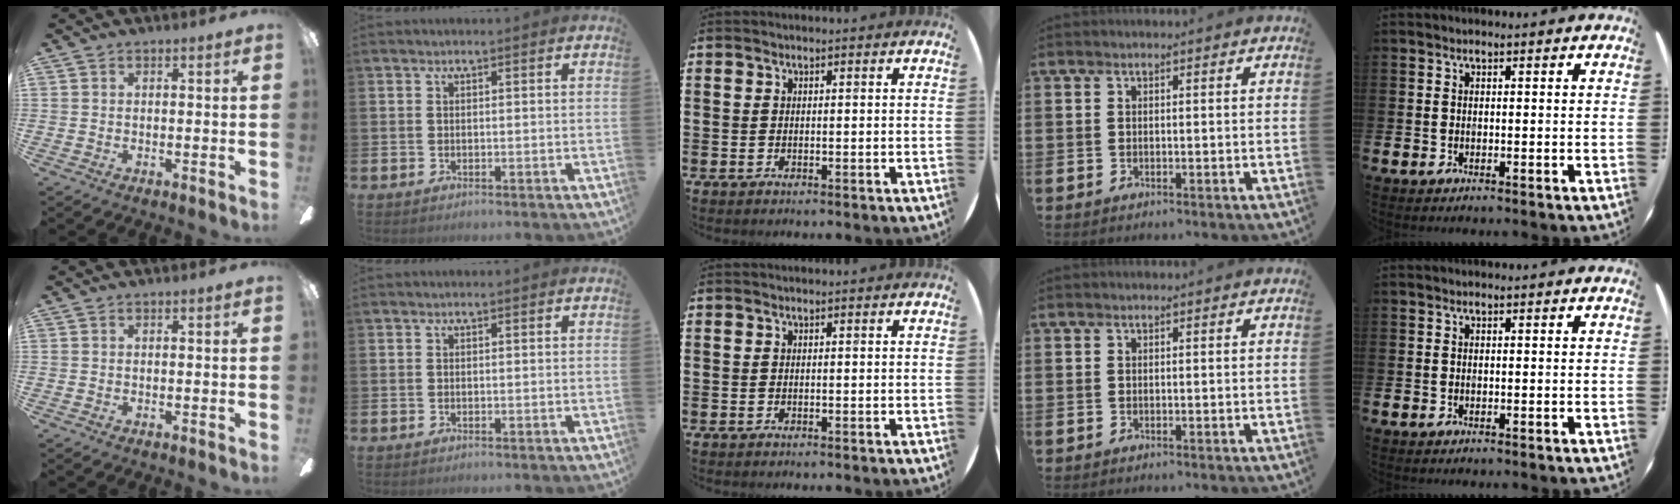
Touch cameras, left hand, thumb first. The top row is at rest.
{}